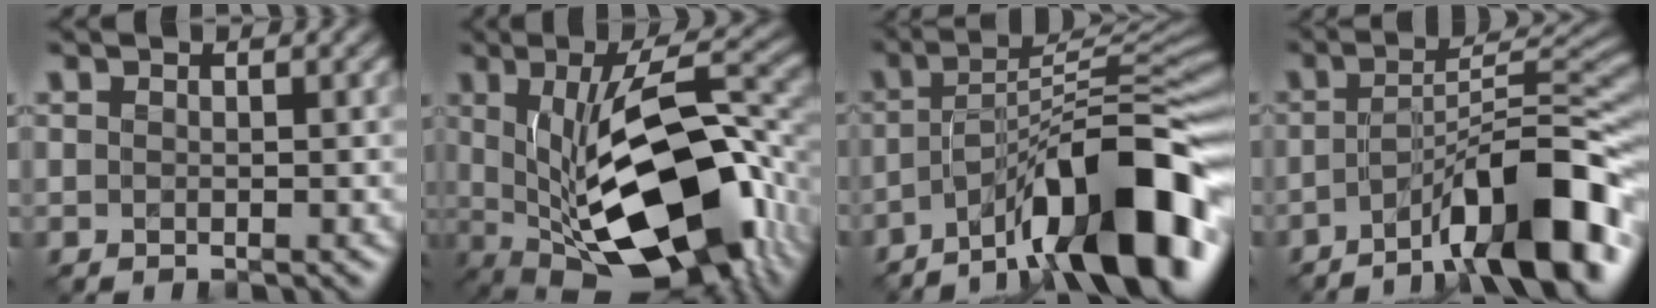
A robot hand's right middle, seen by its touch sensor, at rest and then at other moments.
{"total": 16.0, "force": [-1.8, 6.7, 14.4], "torque": [-0.204, -0.003, -0.019]}
{"total": 12.9, "force": [-7.3, 3.3, 10.1], "torque": [-0.141, 0.023, -0.129]}
{"total": 10.7, "force": [-5.9, 2.6, 8.6], "torque": [-0.119, 0.021, -0.103]}